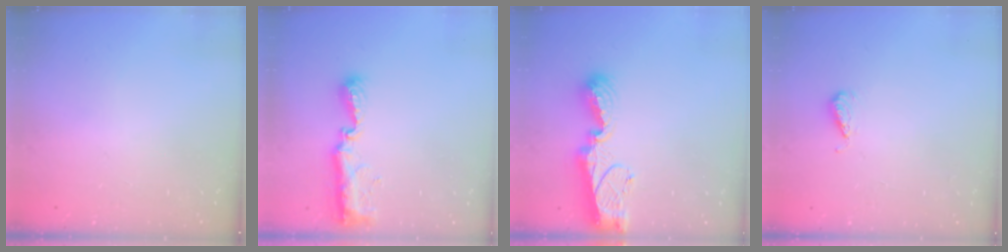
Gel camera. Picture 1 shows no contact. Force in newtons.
{"total": 8.6, "press": 8.6, "slide": 0.5}
{"total": 11.3, "press": 11.2, "slide": 1.0}
{"total": 4.0, "press": 3.8, "slide": 1.2}